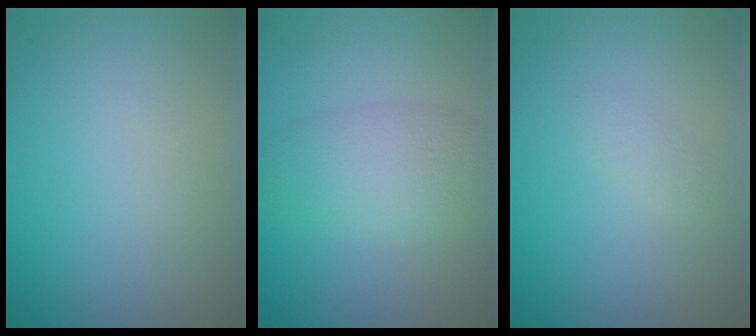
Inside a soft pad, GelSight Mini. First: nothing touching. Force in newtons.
{"total": 4.5, "press": 4.5, "slide": 0.1}
{"total": 0.8, "press": 0.8, "slide": 0.1}